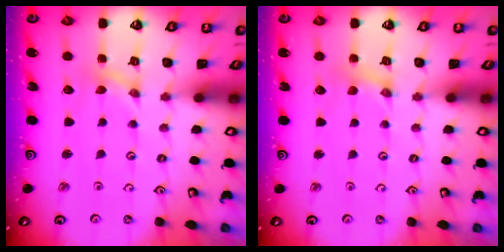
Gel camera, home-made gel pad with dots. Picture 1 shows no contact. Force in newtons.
{"total": 0.6, "press": 0.6, "slide": 0.1}